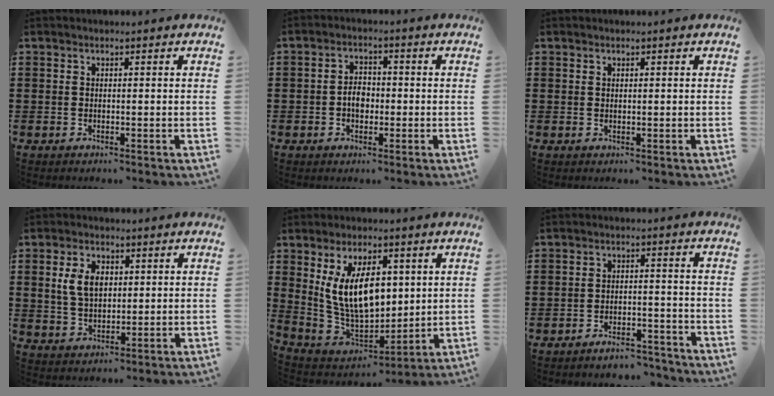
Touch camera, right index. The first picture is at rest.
{"total": 3.2, "force": [-0.6, 2.2, 2.3], "torque": [-0.045, 0.005, -0.013]}
{"total": 0.0}
{"total": 5.5, "force": [1.3, 3.5, 4.0], "torque": [-0.096, 0.011, 0.019]}
{"total": 12.1, "force": [2.9, 6.5, 9.8], "torque": [-0.205, 0.002, 0.051]}
{"total": 4.1, "force": [-4.0, 0.3, 0.5], "torque": [-0.010, 0.007, -0.082]}